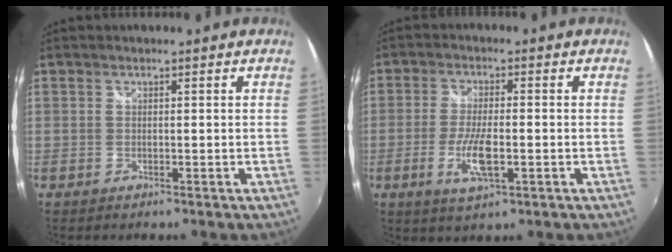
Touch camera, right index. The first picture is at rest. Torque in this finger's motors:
{"motor_torque": [0.84, 0.32, 0.45, 0.11]}